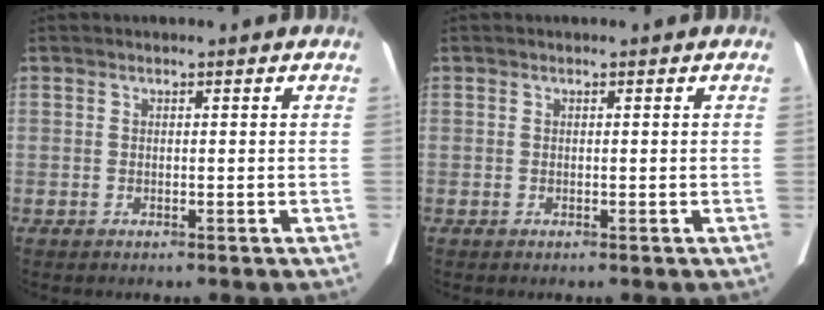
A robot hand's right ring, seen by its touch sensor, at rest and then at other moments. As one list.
[{"total": 0.0}]